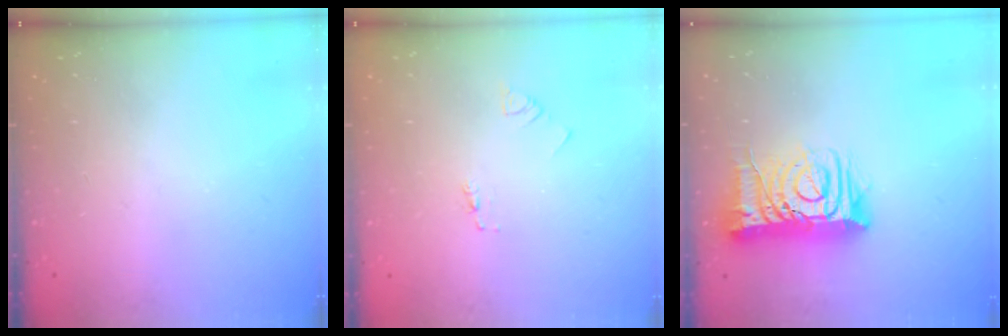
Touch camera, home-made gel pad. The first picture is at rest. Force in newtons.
{"total": 1.8, "press": 1.8, "slide": 0.2}
{"total": 13.2, "press": 13.1, "slide": 1.8}